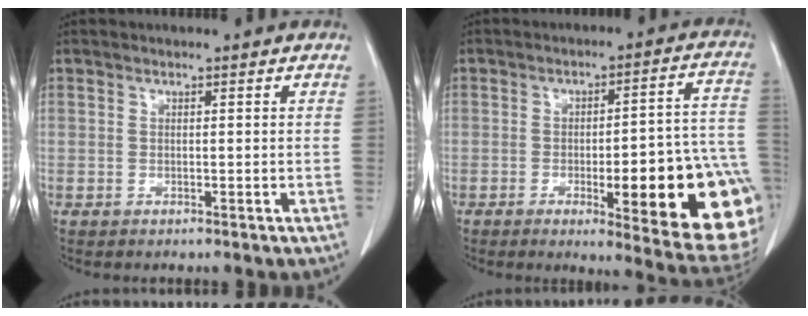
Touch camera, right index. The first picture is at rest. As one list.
[{"total": 21.4, "force": [-5.8, 3.2, 20.4], "torque": [-0.177, 0.012, -0.062]}]